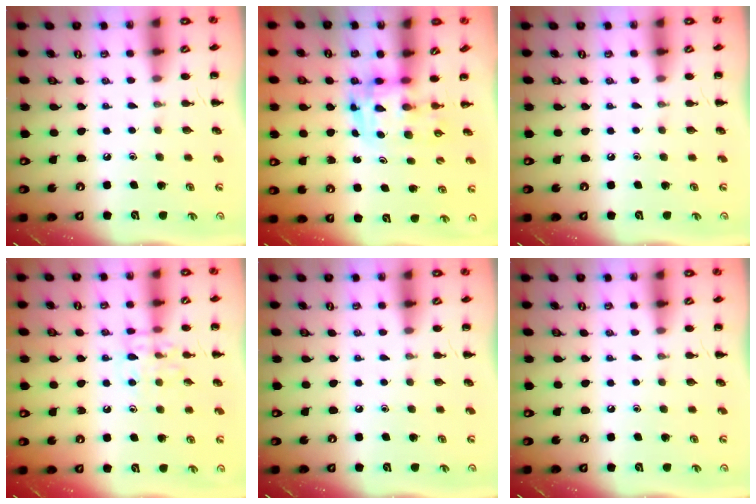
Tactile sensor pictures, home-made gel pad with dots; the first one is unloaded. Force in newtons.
{"total": 3.6, "press": 3.5, "slide": 0.6}
{"total": 0.0}
{"total": 9.4, "press": 9.4, "slide": 0.8}
{"total": 0.0}
{"total": 0.0}